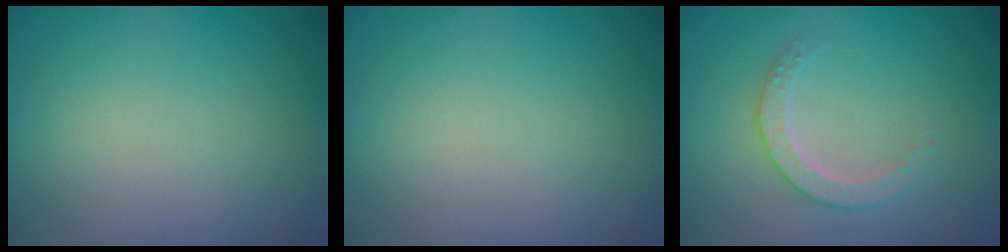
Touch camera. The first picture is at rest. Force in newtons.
{"total": 0.0}
{"total": 2.5, "press": 2.4, "slide": 0.7}